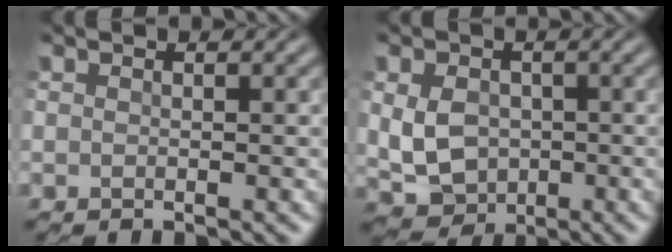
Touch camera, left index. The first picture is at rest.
{"total": 5.5, "force": [-0.6, 4.3, 3.5], "torque": [-0.070, -0.015, -0.006]}